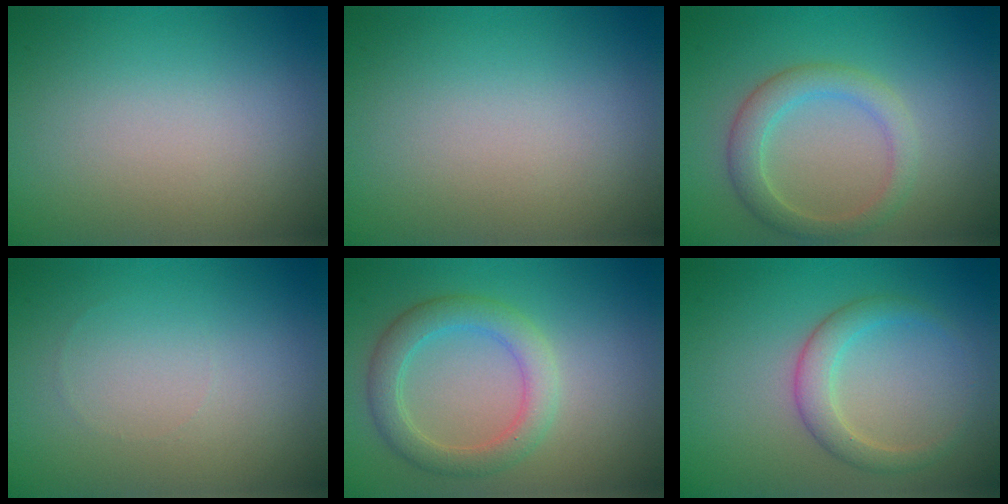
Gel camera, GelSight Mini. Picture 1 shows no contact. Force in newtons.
{"total": 0.0}
{"total": 3.1, "press": 3.1, "slide": 0.1}
{"total": 0.0}
{"total": 3.6, "press": 3.6, "slide": 0.4}
{"total": 2.6, "press": 2.6, "slide": 0.1}